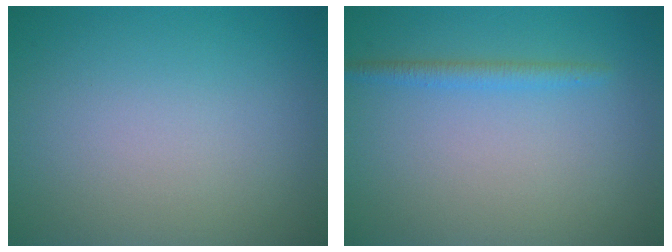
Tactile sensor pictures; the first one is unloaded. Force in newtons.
{"total": 1.5, "press": 1.5, "slide": 0.2}